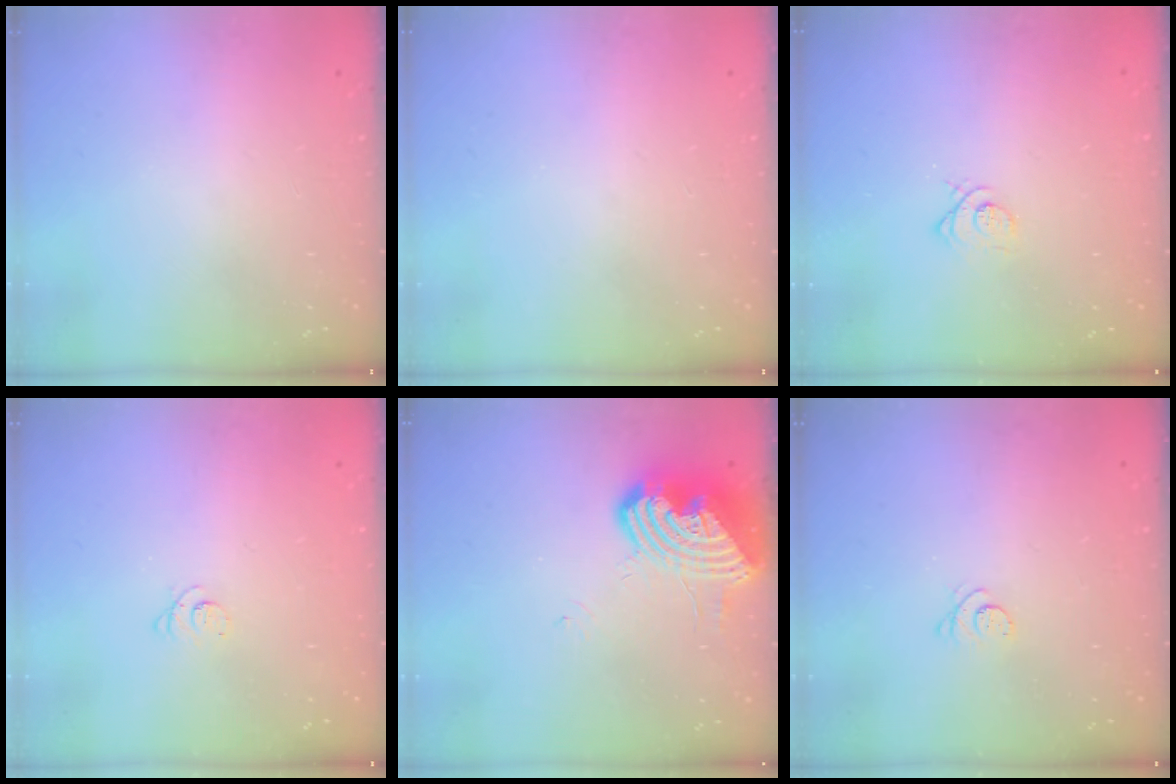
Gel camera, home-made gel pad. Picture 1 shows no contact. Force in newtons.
{"total": 0.0}
{"total": 3.7, "press": 3.7, "slide": 0.1}
{"total": 2.4, "press": 2.4, "slide": 0.3}
{"total": 14.8, "press": 14.7, "slide": 2.1}
{"total": 2.6, "press": 2.6, "slide": 0.3}